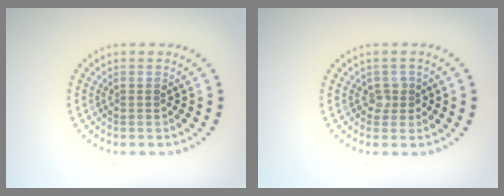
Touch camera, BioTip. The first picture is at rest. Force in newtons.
{"total": 1.4, "press": 1.1, "slide": 0.8}